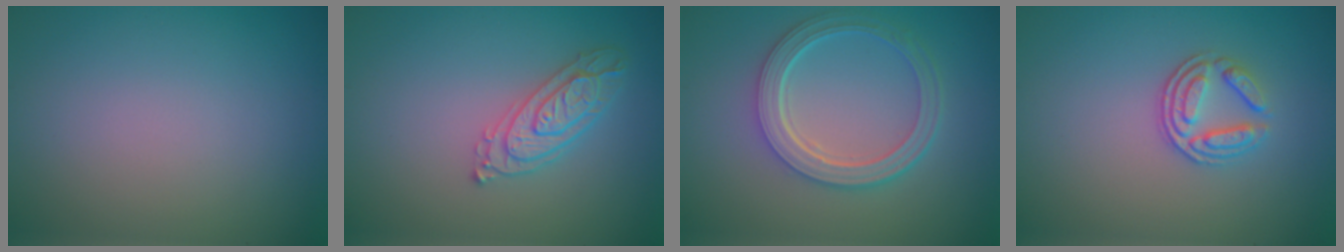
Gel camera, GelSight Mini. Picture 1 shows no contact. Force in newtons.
{"total": 3.0, "press": 2.9, "slide": 0.7}
{"total": 5.2, "press": 3.9, "slide": 3.5}
{"total": 3.2, "press": 2.5, "slide": 1.9}